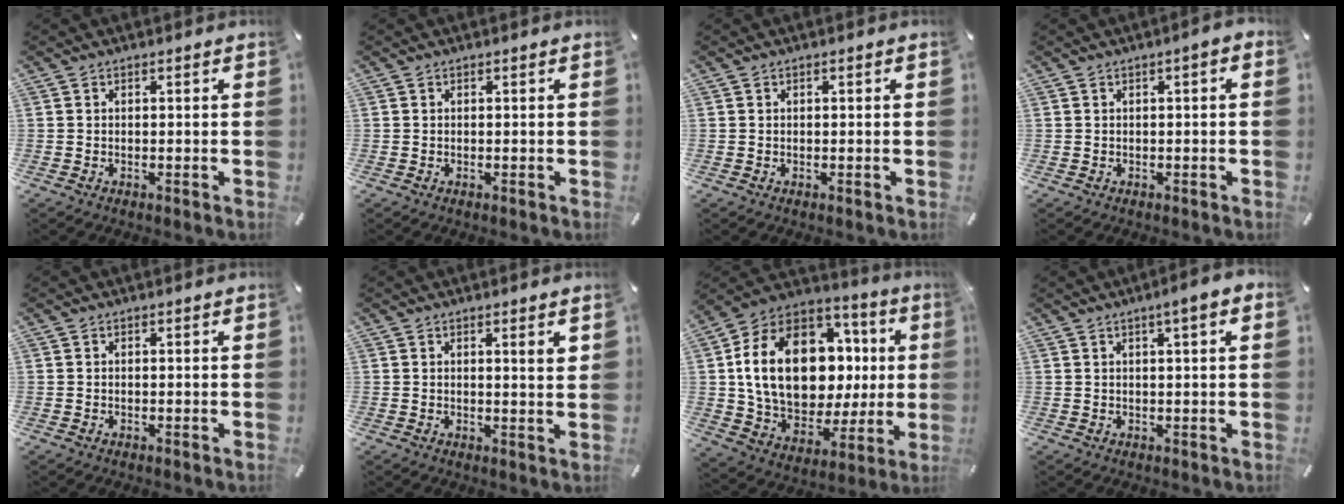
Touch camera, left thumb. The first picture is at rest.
{"total": 0.0}
{"total": 0.0}
{"total": 1.7, "force": [-0.4, 0.5, 1.6], "torque": [-0.027, 0.004, -0.007]}
{"total": 0.0}
{"total": 2.9, "force": [1.4, 0.3, 2.5], "torque": [-0.036, -0.007, 0.018]}
{"total": 22.8, "force": [3.8, 15.9, 15.9], "torque": [-0.313, -0.016, 0.076]}
{"total": 4.1, "force": [1.6, 0.4, 3.7], "torque": [-0.064, -0.002, 0.024]}